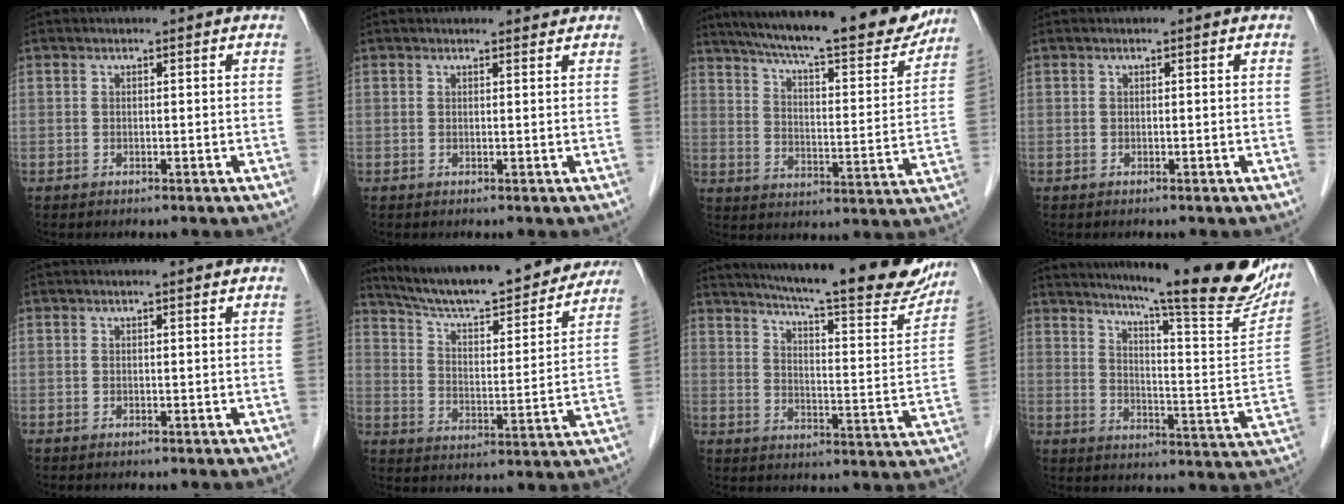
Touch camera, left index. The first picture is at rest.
{"total": 1.8, "force": [1.8, 0.3, 0.2], "torque": [-0.009, -0.001, 0.020]}
{"total": 24.9, "force": [21.5, 3.5, 12.1], "torque": [-0.193, -0.027, 0.284]}
{"total": 0.0}
{"total": 0.7, "force": [0.6, -0.1, 0.3], "torque": [-0.009, 0.005, 0.010]}
{"total": 24.5, "force": [21.9, 4.5, 10.0], "torque": [-0.153, -0.013, 0.303]}
{"total": 24.8, "force": [21.6, 2.8, 11.9], "torque": [-0.180, -0.053, 0.274]}
{"total": 25.8, "force": [20.9, 1.4, 15.1], "torque": [-0.223, -0.066, 0.269]}